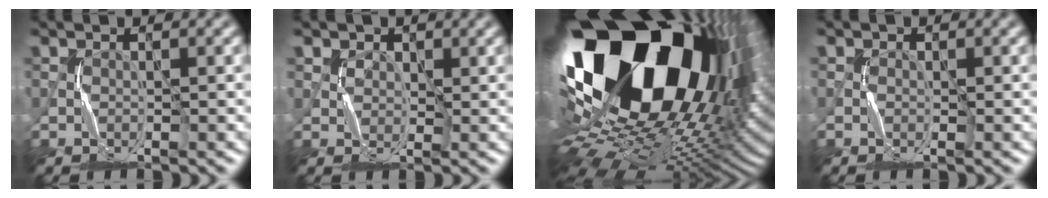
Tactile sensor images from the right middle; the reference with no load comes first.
{"total": 2.1, "force": [1.3, 1.6, 0.7], "torque": [-0.023, -0.005, 0.027]}
{"total": 23.1, "force": [5.9, 12.7, 18.4], "torque": [-0.329, -0.015, 0.113]}
{"total": 0.6, "force": [0.0, 0.6, 0.2], "torque": [0.000, 0.000, -0.003]}